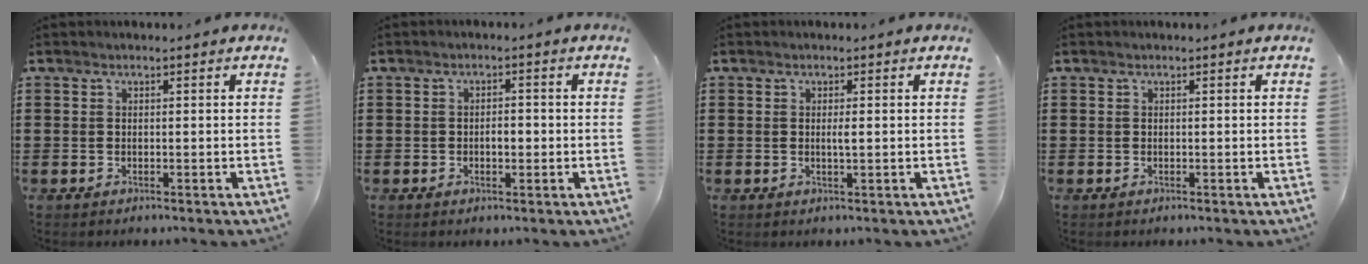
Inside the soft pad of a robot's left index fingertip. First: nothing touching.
{"total": 2.1, "force": [-0.4, 1.0, 1.8], "torque": [-0.036, 0.004, -0.011]}
{"total": 1.2, "force": [0.1, 0.1, 1.2], "torque": [-0.025, -0.002, 0.000]}
{"total": 0.0}